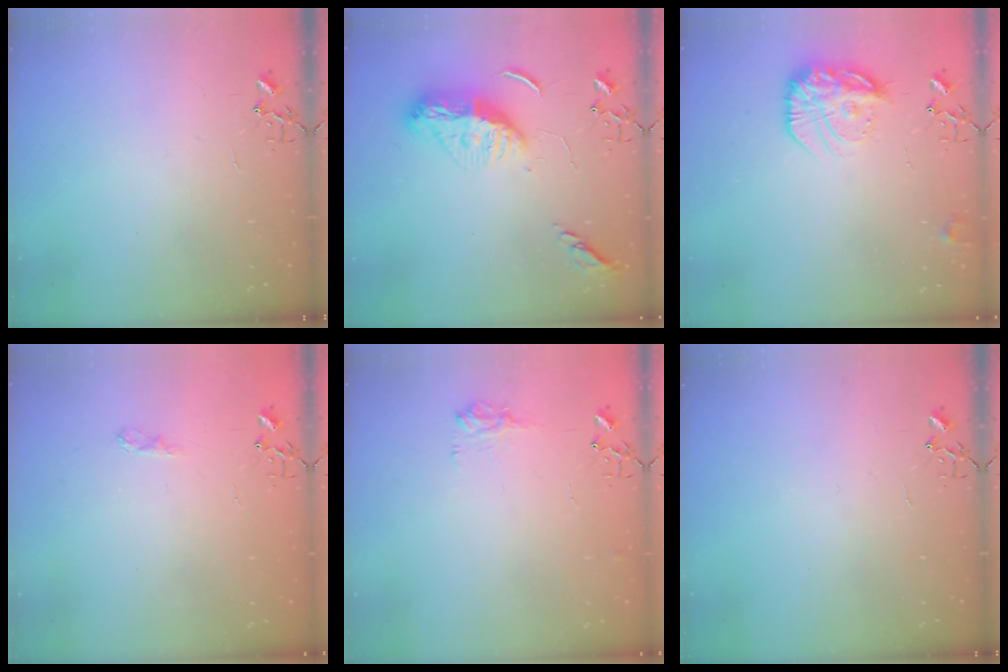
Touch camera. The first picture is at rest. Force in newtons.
{"total": 14.0, "press": 14.0, "slide": 1.2}
{"total": 16.2, "press": 16.1, "slide": 0.8}
{"total": 5.3, "press": 5.2, "slide": 0.6}
{"total": 9.0, "press": 9.0, "slide": 0.5}
{"total": 0.0}